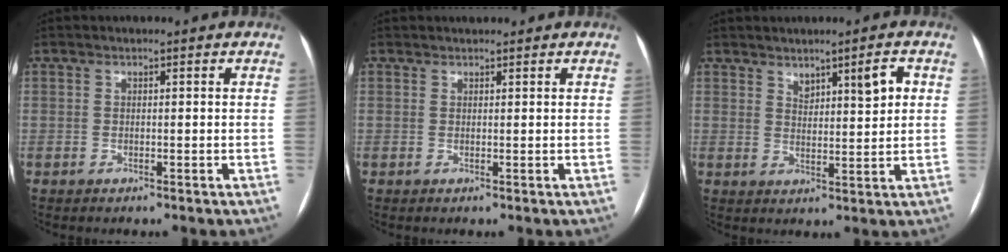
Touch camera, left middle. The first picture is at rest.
{"total": 1.3, "force": [1.1, 0.6, 0.3], "torque": [-0.004, 0.012, 0.017]}
{"total": 4.7, "force": [2.3, 1.1, 3.9], "torque": [-0.060, 0.004, 0.041]}